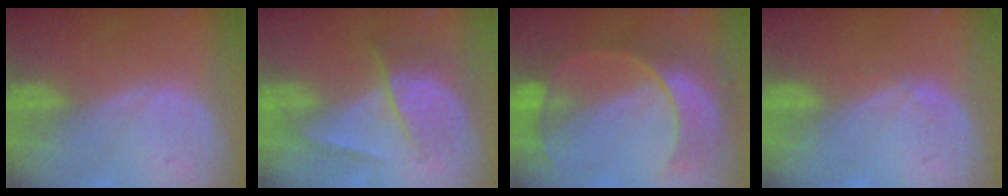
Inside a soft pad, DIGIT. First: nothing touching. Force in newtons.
{"total": 6.7, "press": 5.8, "slide": 3.4}
{"total": 8.8, "press": 8.3, "slide": 2.8}
{"total": 0.9, "press": 0.8, "slide": 0.2}